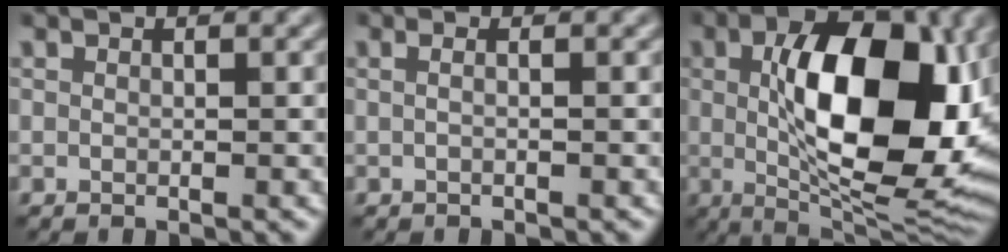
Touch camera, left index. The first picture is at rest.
{"total": 1.6, "force": [0.2, 0.8, 1.3], "torque": [-0.007, -0.005, -0.016]}
{"total": 14.1, "force": [1.0, 6.9, 12.2], "torque": [-0.166, -0.002, 0.017]}